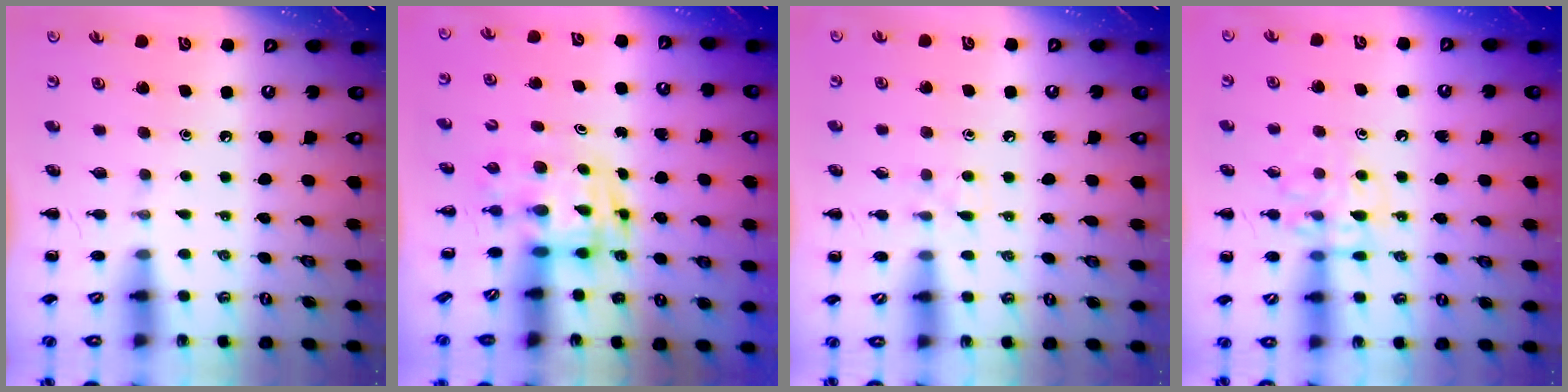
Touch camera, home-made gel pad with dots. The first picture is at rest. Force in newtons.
{"total": 3.6, "press": 3.5, "slide": 0.6}
{"total": 4.8, "press": 4.4, "slide": 2.0}
{"total": 11.1, "press": 11.0, "slide": 1.2}